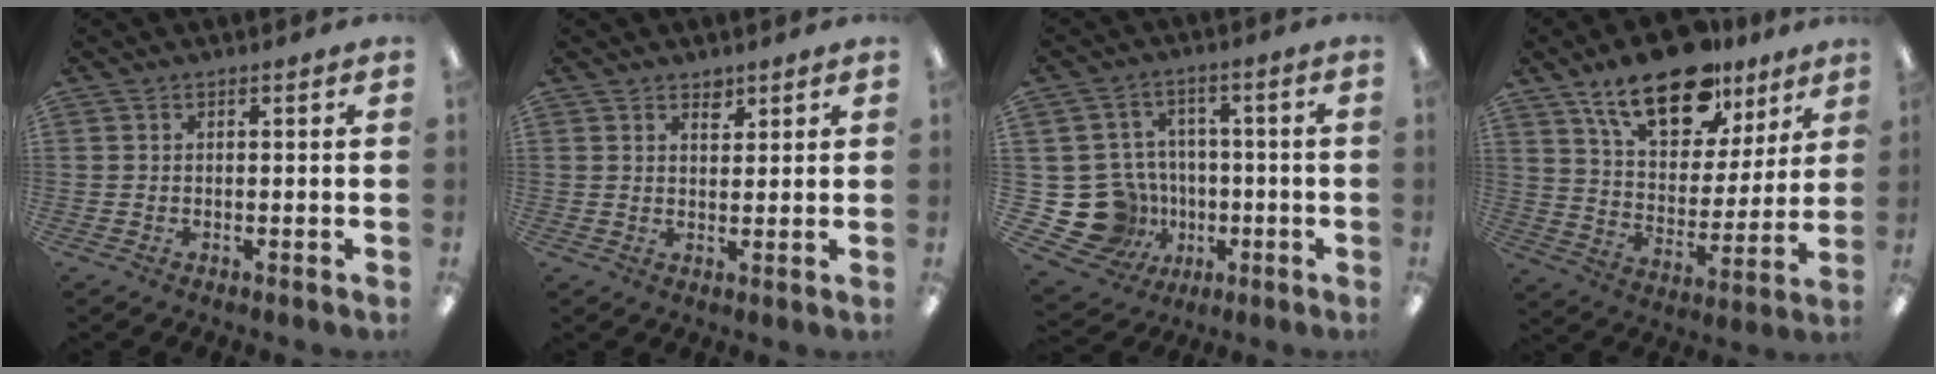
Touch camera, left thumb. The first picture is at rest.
{"total": 2.6, "force": [2.1, 1.3, 0.9], "torque": [0.003, -0.015, 0.034]}
{"total": 14.5, "force": [-3.2, 13.4, 4.4], "torque": [-0.108, 0.020, -0.032]}
{"total": 20.8, "force": [14.0, 10.3, 11.5], "torque": [-0.182, -0.072, 0.240]}